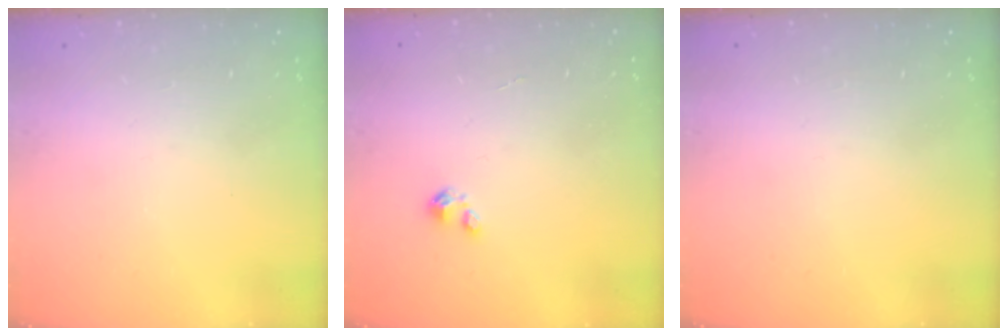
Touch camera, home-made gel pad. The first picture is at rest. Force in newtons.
{"total": 0.0}
{"total": 0.0}